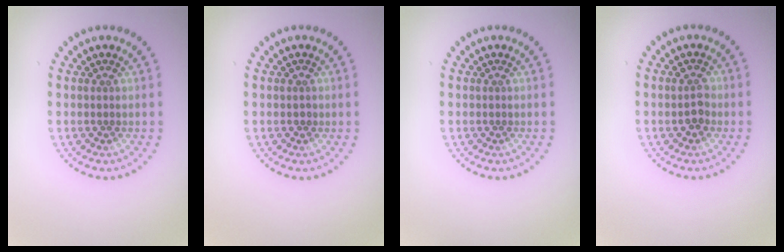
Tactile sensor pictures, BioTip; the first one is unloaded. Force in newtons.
{"total": 0.7, "press": 0.7, "slide": 0.1}
{"total": 0.0}
{"total": 1.7, "press": 1.7, "slide": 0.1}